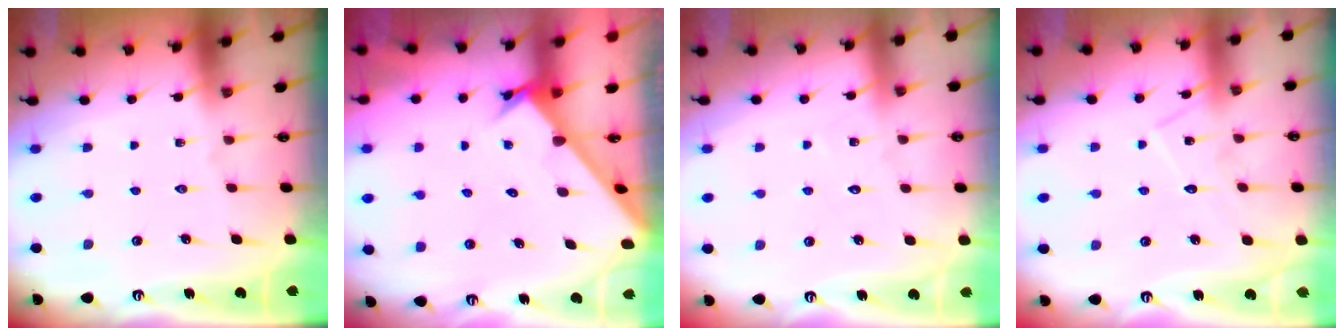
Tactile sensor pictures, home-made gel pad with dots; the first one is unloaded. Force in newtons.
{"total": 2.5, "press": 2.5, "slide": 0.3}
{"total": 5.0, "press": 5.0, "slide": 0.5}
{"total": 8.8, "press": 8.8, "slide": 0.1}